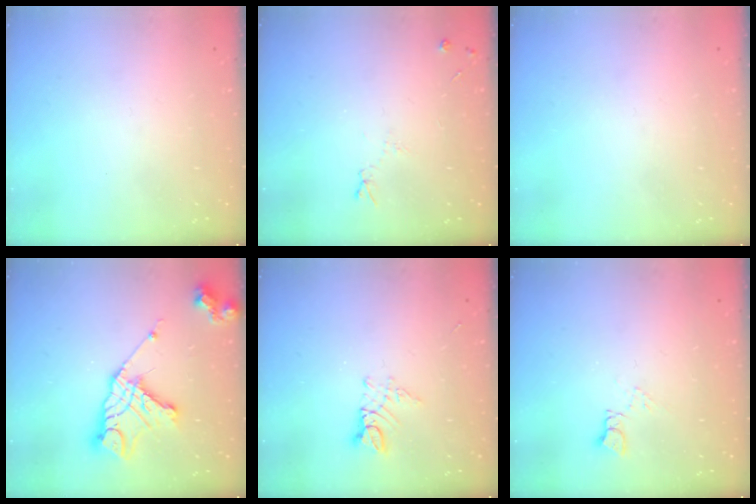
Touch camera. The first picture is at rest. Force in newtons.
{"total": 5.2, "press": 5.1, "slide": 0.8}
{"total": 0.0}
{"total": 16.2, "press": 16.1, "slide": 1.4}
{"total": 4.4, "press": 4.4, "slide": 0.3}
{"total": 4.3, "press": 4.3, "slide": 0.8}